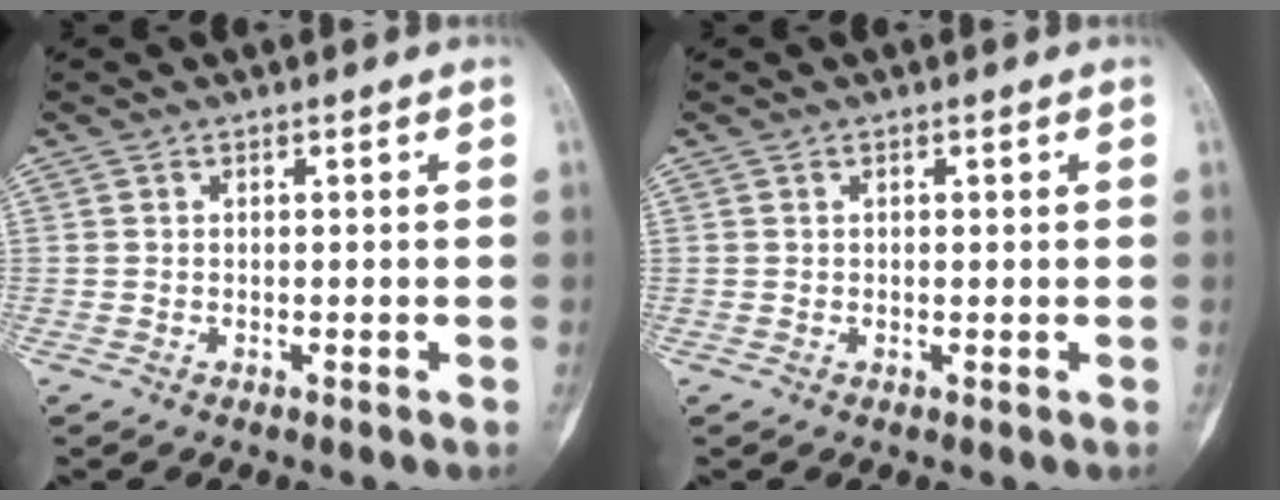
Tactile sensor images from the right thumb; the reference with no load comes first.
{"total": 0.0}